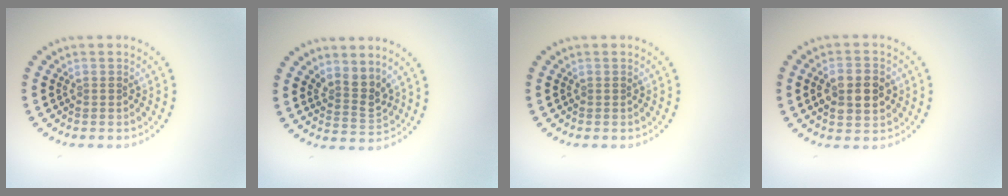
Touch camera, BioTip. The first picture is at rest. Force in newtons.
{"total": 2.6, "press": 2.0, "slide": 1.7}
{"total": 0.0}
{"total": 4.7, "press": 4.7, "slide": 0.2}